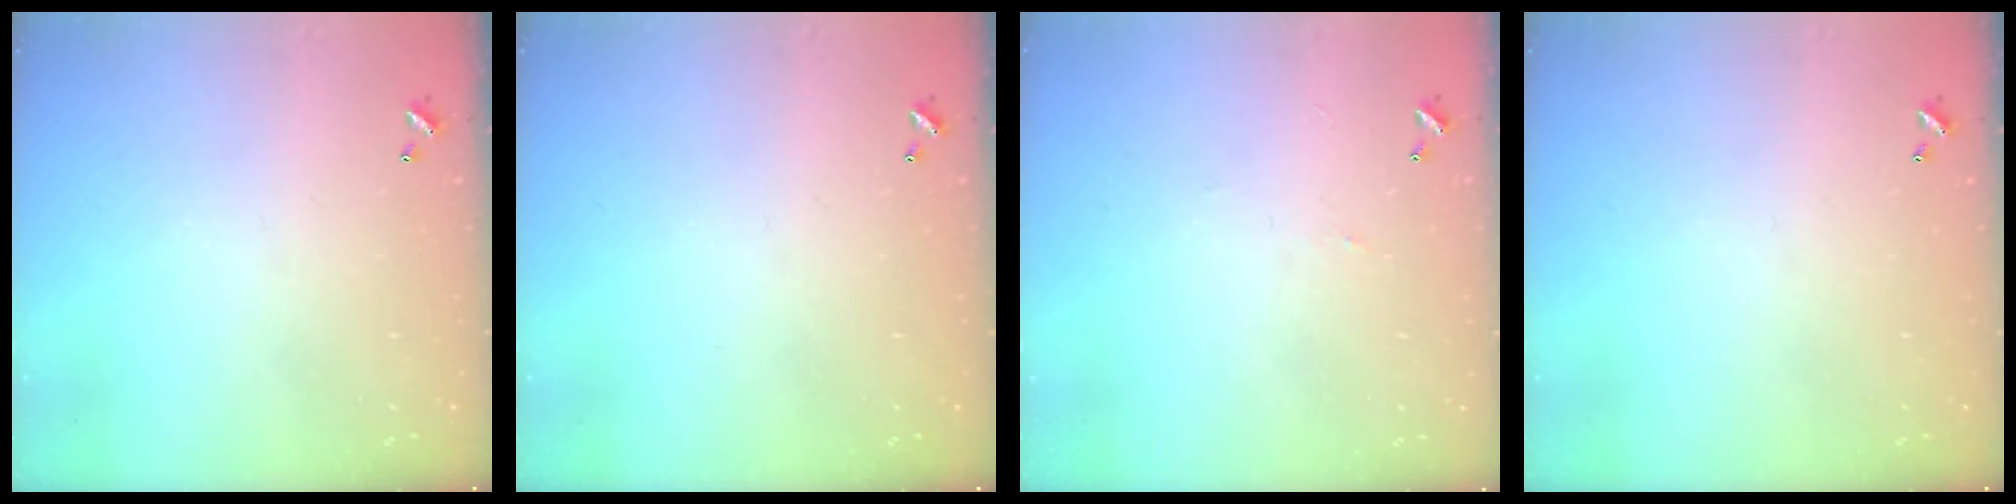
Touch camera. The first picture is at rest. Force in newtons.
{"total": 0.0}
{"total": 0.8, "press": 0.7, "slide": 0.3}
{"total": 0.0}